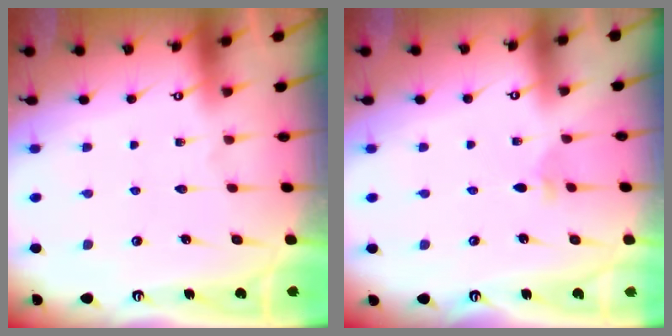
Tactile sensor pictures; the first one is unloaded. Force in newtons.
{"total": 2.2, "press": 2.2, "slide": 0.6}